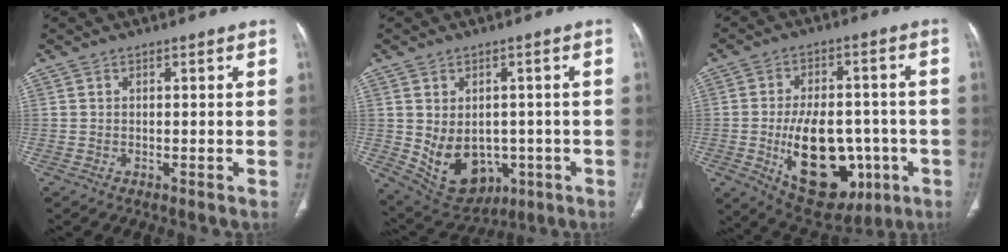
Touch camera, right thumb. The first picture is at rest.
{"total": 12.1, "force": [-2.2, 9.1, 7.6], "torque": [-0.097, 0.005, -0.002]}
{"total": 20.1, "force": [-5.0, 11.8, 15.4], "torque": [-0.206, 0.012, -0.048]}